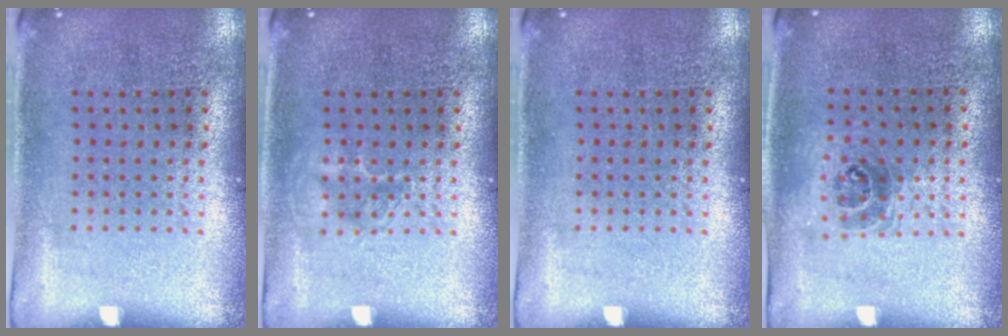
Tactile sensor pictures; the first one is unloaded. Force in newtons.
{"total": 1.2, "press": 1.2, "slide": 0.2}
{"total": 0.0}
{"total": 1.0, "press": 0.9, "slide": 0.5}